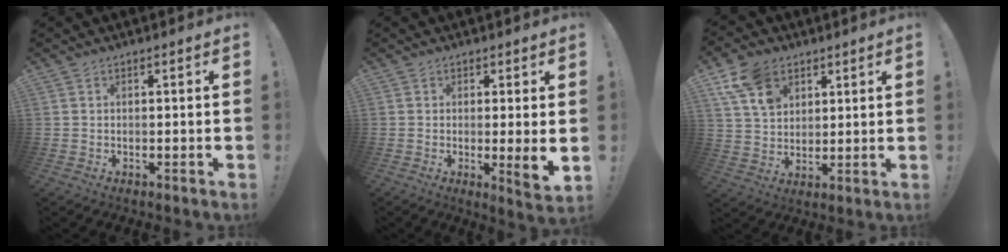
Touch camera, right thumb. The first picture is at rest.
{"total": 5.1, "force": [0.3, 0.0, 5.1], "torque": [-0.062, -0.018, 0.008]}
{"total": 12.1, "force": [6.7, 8.4, 5.5], "torque": [-0.097, -0.023, 0.133]}